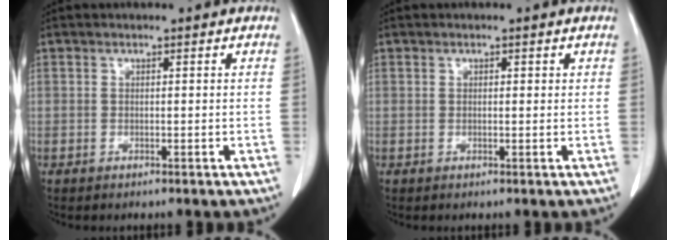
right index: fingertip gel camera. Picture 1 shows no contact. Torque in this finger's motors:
{"motor_torque": [-0.17, -0.02, -0.02, -0.01]}